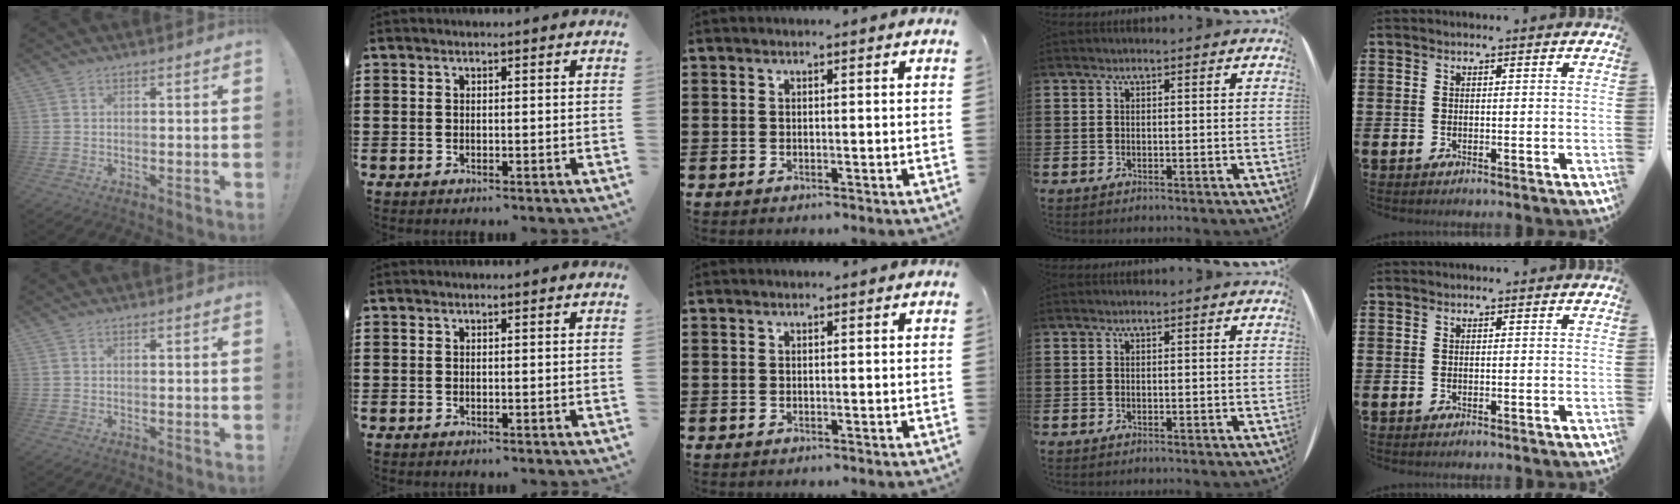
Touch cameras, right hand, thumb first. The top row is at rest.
{}